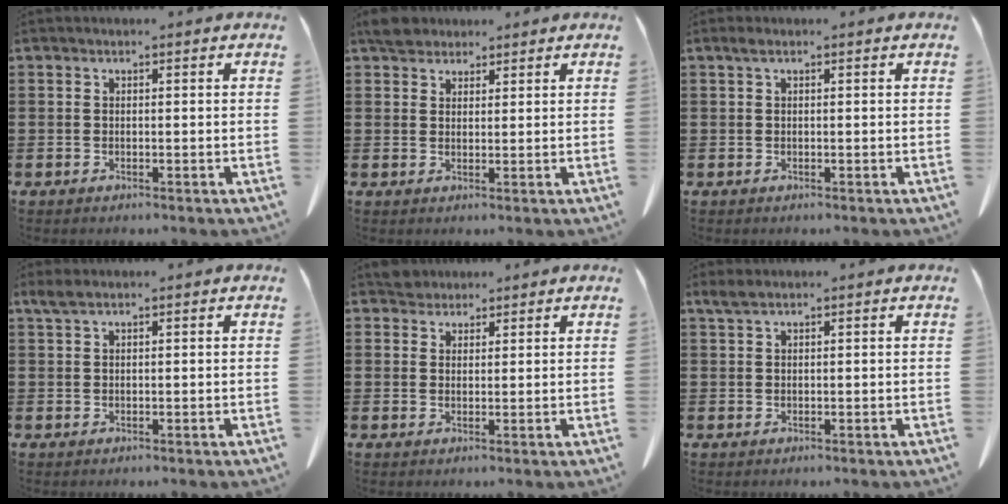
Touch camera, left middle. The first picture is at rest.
{"total": 3.4, "force": [2.9, 1.6, 0.9], "torque": [-0.019, 0.004, 0.054]}
{"total": 0.8, "force": [0.2, 0.1, 0.7], "torque": [-0.015, 0.003, 0.004]}
{"total": 1.6, "force": [1.1, 0.3, 1.1], "torque": [-0.025, 0.002, 0.020]}
{"total": 2.4, "force": [2.2, 0.9, 0.0], "torque": [0.001, 0.002, 0.043]}
{"total": 1.6, "force": [1.1, 0.3, 1.1], "torque": [-0.025, 0.003, 0.020]}